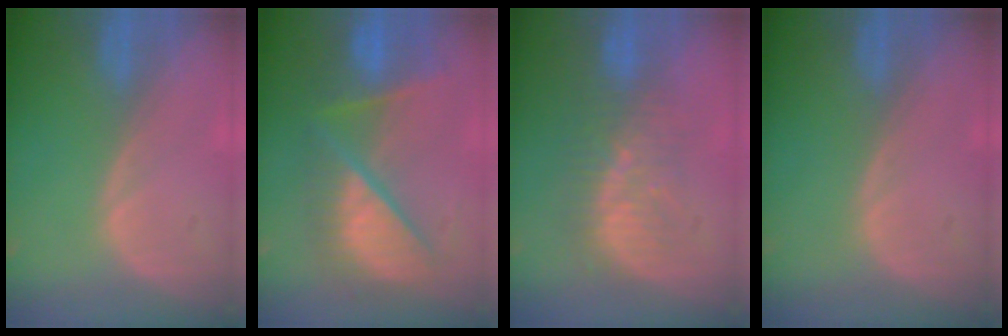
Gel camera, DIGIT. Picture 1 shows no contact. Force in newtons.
{"total": 10.4, "press": 10.3, "slide": 1.4}
{"total": 8.0, "press": 7.6, "slide": 2.6}
{"total": 0.0}